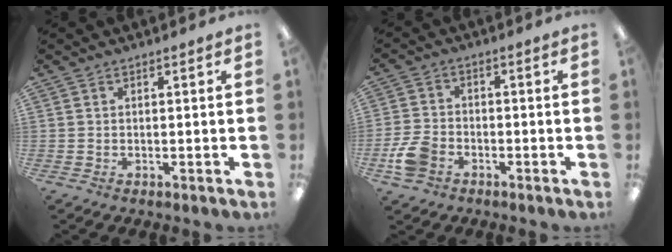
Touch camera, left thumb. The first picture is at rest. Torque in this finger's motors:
{"motor_torque": [-0.04, 0.09, -0.03, 0.04, 0.02]}